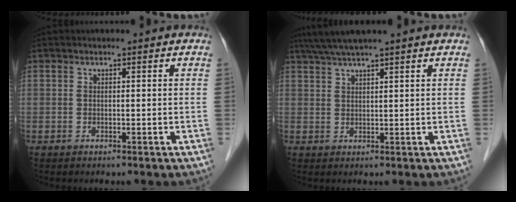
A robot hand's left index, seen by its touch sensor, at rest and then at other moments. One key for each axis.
{"total": 6.4, "fx": 5.3, "fy": -0.7, "fz": 3.6, "tx": -0.064, "ty": 0.033, "tz": 0.089}